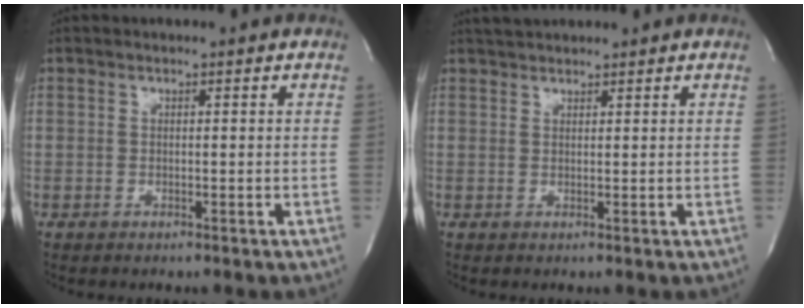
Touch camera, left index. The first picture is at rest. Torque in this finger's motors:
{"motor_torque": [0.07, -0.19, 0.16, 0.15]}